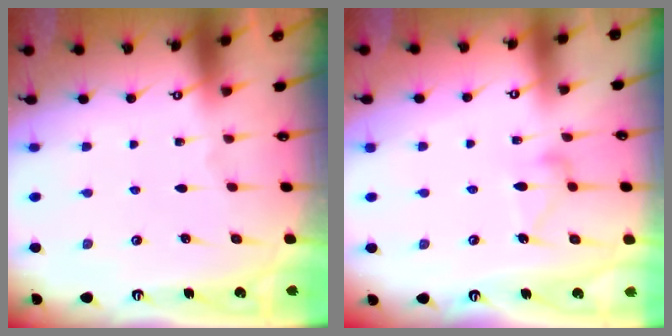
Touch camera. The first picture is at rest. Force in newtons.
{"total": 10.6, "press": 10.6, "slide": 0.4}